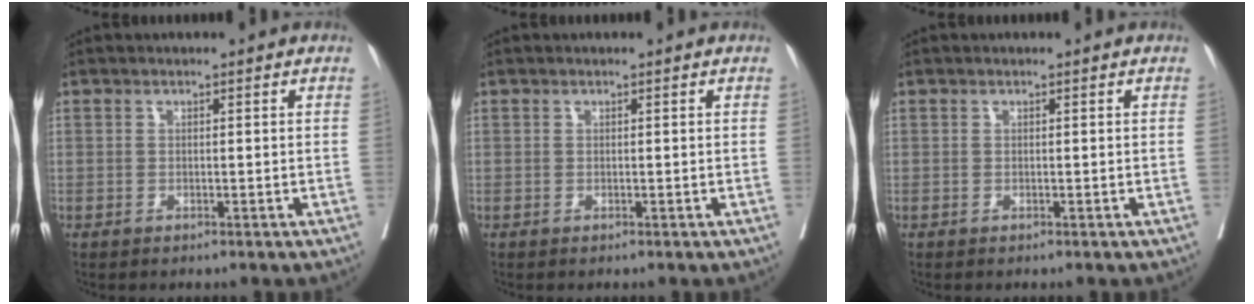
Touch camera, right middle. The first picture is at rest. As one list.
[{"total": 0.0}, {"total": 0.0}]